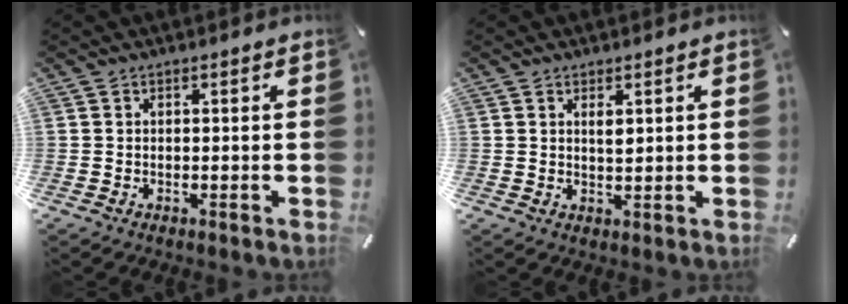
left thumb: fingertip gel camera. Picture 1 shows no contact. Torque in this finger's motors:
{"motor_torque": [0.07, 0.33, 0.29, -0.32, 0.13]}